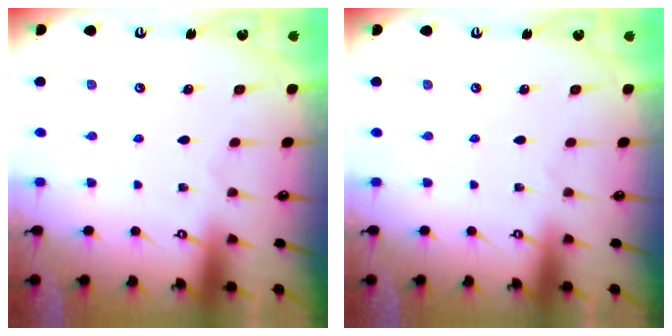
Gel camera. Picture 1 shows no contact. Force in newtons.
{"total": 0.0}